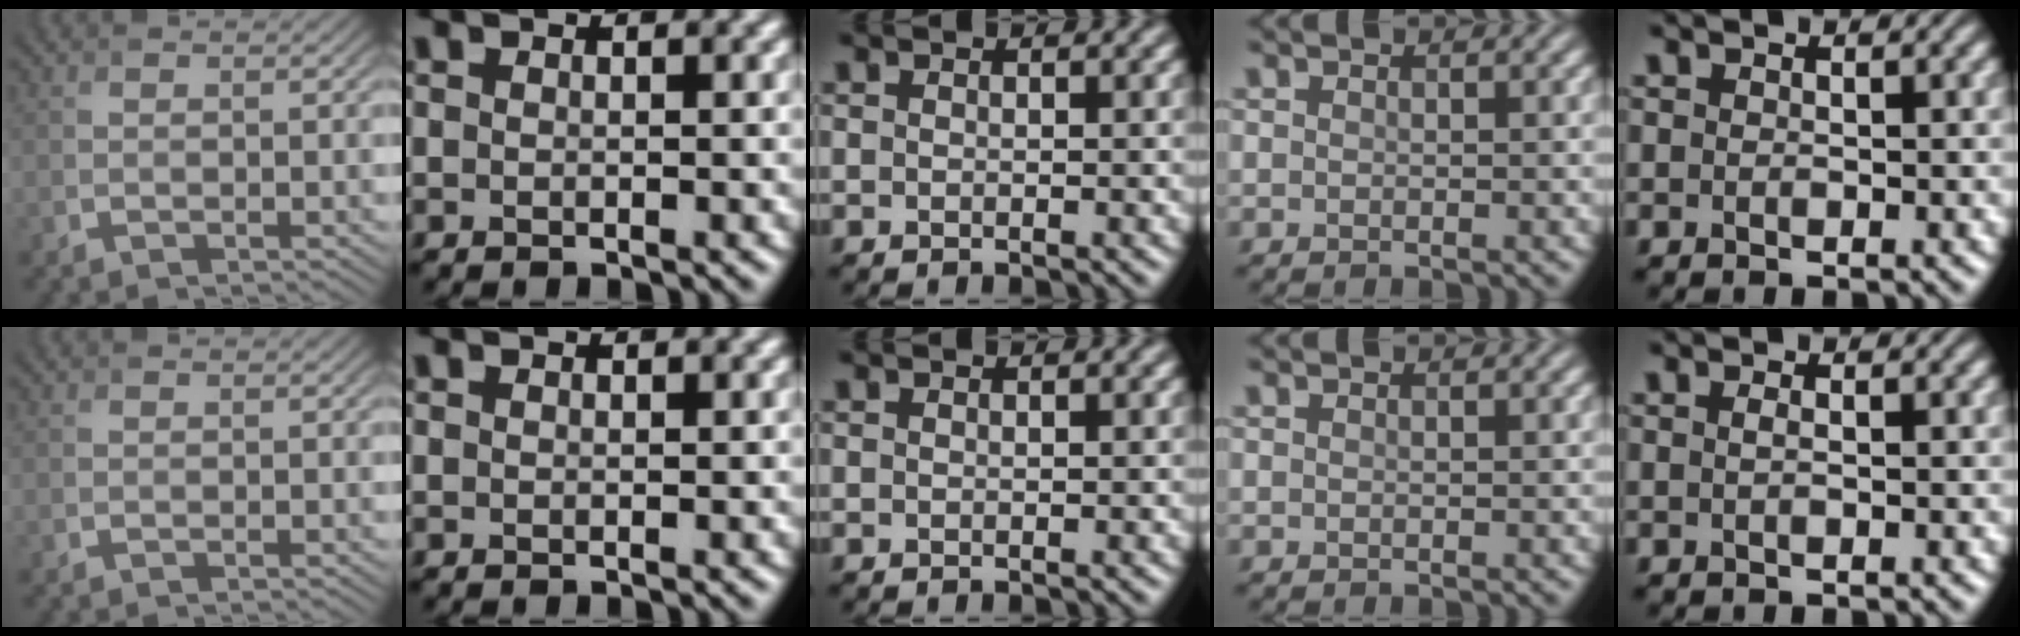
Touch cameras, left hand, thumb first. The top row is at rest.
{"little": {"total": 0.5, "force": [0.0, 0.2, 0.5], "torque": [-0.012, 0.003, 0.001]}}